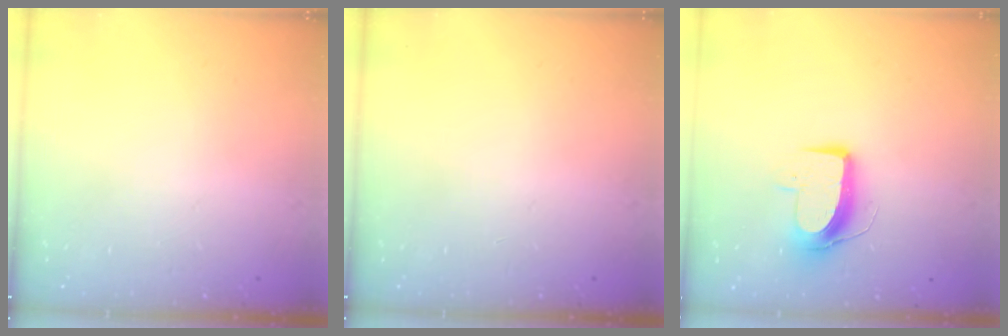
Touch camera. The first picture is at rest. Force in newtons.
{"total": 0.0}
{"total": 9.6, "press": 9.6, "slide": 0.7}